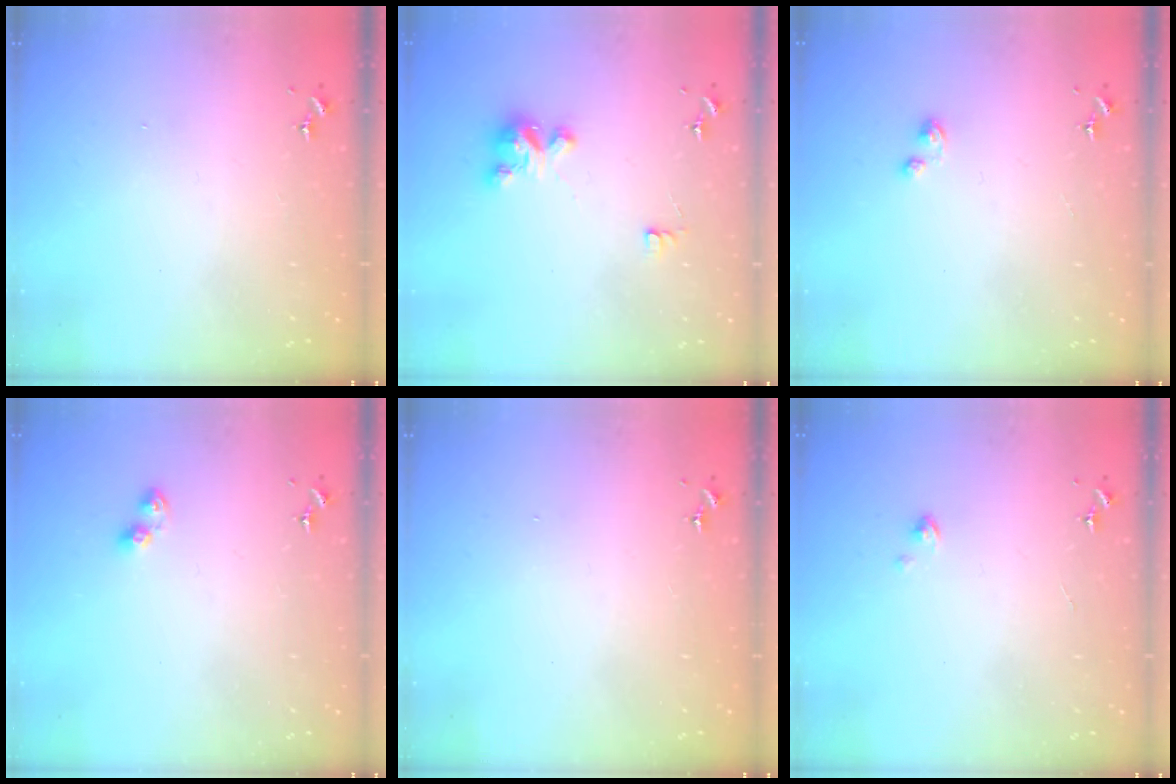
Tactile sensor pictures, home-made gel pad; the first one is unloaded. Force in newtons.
{"total": 6.1, "press": 6.1, "slide": 0.5}
{"total": 2.6, "press": 2.6, "slide": 0.2}
{"total": 5.3, "press": 5.2, "slide": 0.6}
{"total": 0.0}
{"total": 2.5, "press": 2.4, "slide": 0.2}